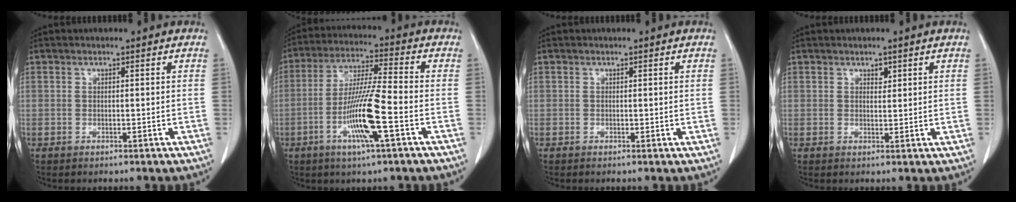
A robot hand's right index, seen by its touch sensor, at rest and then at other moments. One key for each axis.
{"total": 11.4, "fx": -3.9, "fy": 0.1, "fz": 10.7, "tx": -0.210, "ty": -0.008, "tz": -0.077}
{"total": 0.0}
{"total": 1.3, "fx": 0.8, "fy": 0.7, "fz": 0.6, "tx": -0.002, "ty": -0.005, "tz": 0.010}